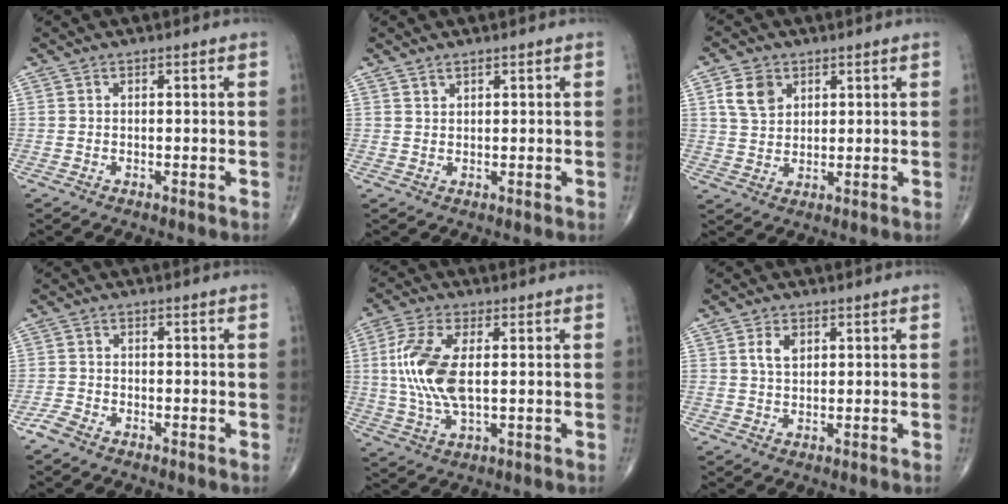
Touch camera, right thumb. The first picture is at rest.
{"total": 1.1, "force": [1.0, 0.3, 0.4], "torque": [0.000, -0.007, 0.017]}
{"total": 6.2, "force": [2.6, 4.6, 3.2], "torque": [-0.044, -0.008, 0.052]}
{"total": 2.6, "force": [-2.0, 1.1, 1.2], "torque": [-0.034, 0.004, -0.042]}
{"total": 12.4, "force": [1.2, 5.6, 11.0], "torque": [-0.249, -0.002, 0.025]}
{"total": 3.5, "force": [1.2, 2.2, 2.4], "torque": [-0.039, -0.002, 0.024]}